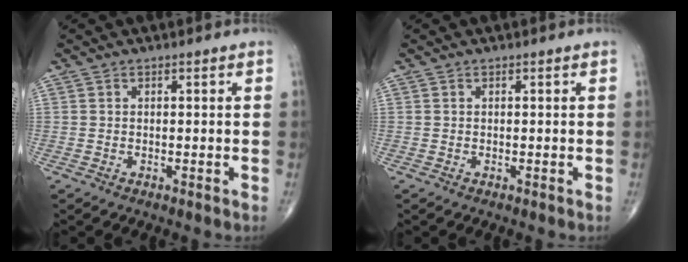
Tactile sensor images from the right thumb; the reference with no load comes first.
{"total": 0.0}